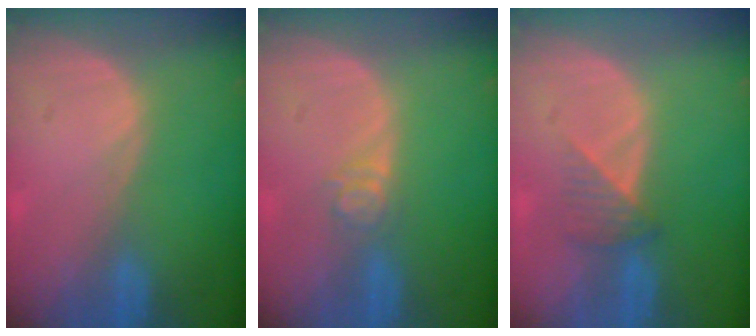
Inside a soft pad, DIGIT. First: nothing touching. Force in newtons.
{"total": 3.0, "press": 2.5, "slide": 1.7}
{"total": 3.1, "press": 2.8, "slide": 1.4}